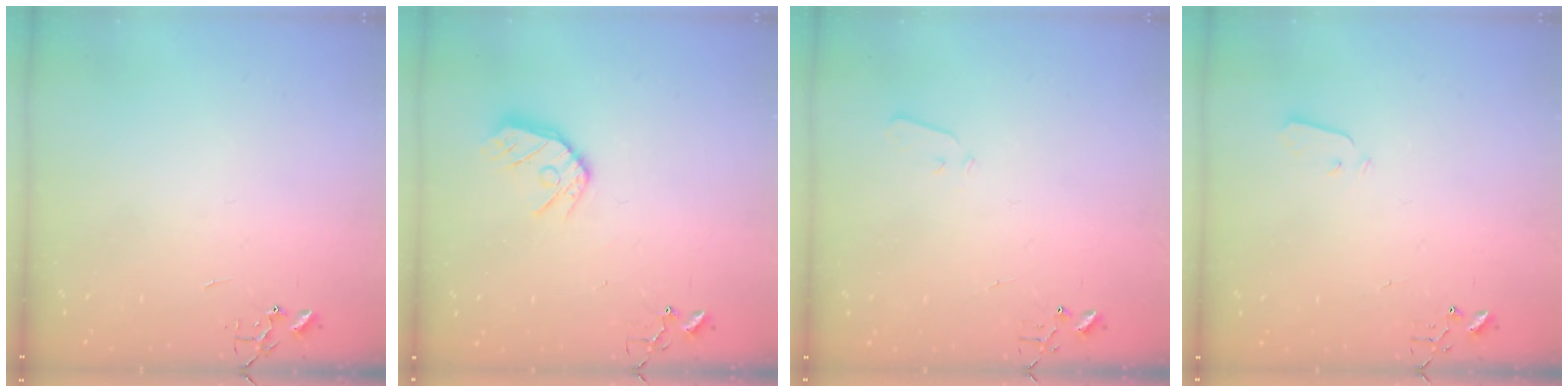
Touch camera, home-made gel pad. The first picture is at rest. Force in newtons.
{"total": 10.8, "press": 10.8, "slide": 0.9}
{"total": 3.3, "press": 3.2, "slide": 0.6}
{"total": 3.0, "press": 3.0, "slide": 0.3}